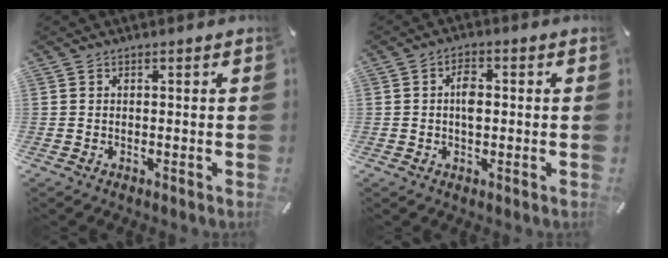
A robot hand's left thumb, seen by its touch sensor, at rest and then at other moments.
{"total": 3.9, "force": [0.1, 2.2, 3.2], "torque": [-0.056, 0.003, 0.000]}